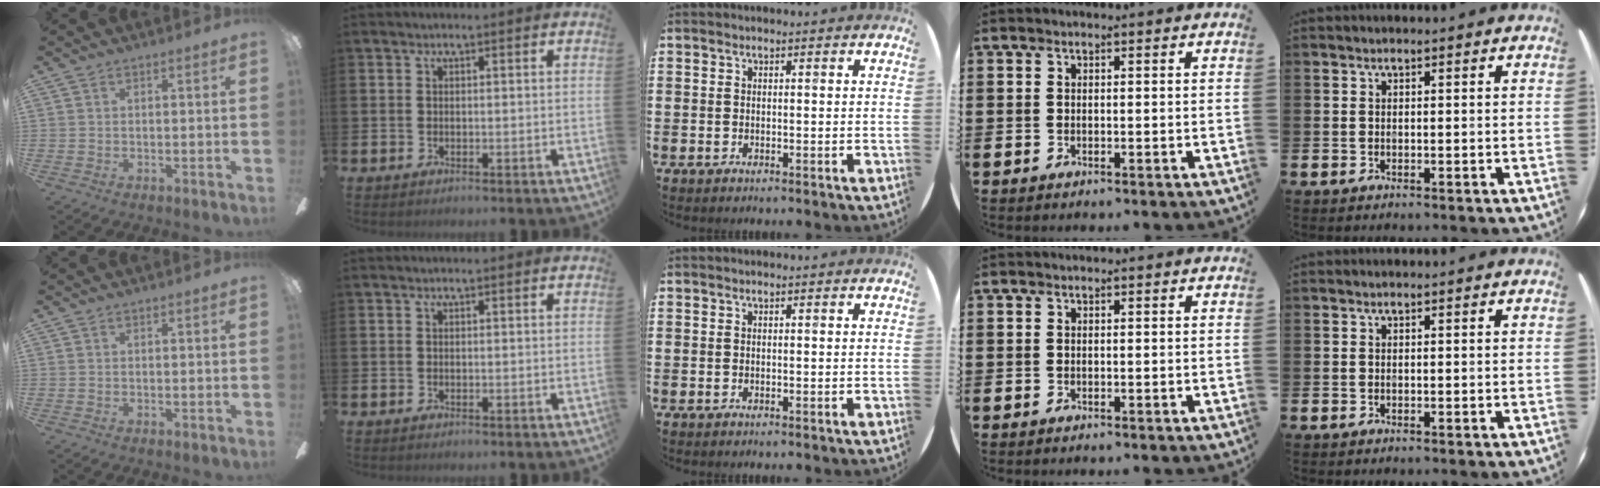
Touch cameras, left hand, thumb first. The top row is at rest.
{}